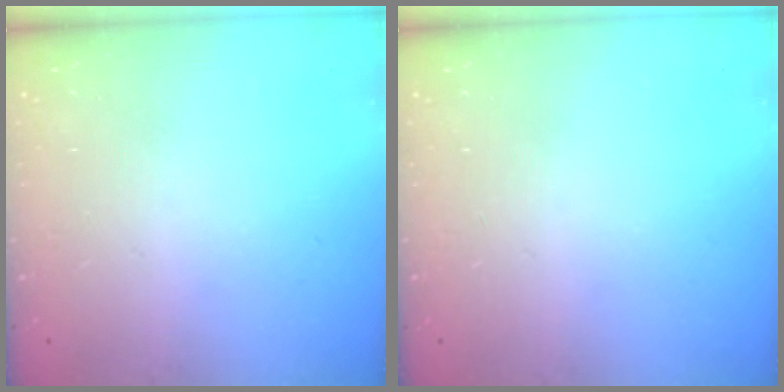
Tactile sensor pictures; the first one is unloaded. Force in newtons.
{"total": 0.0}